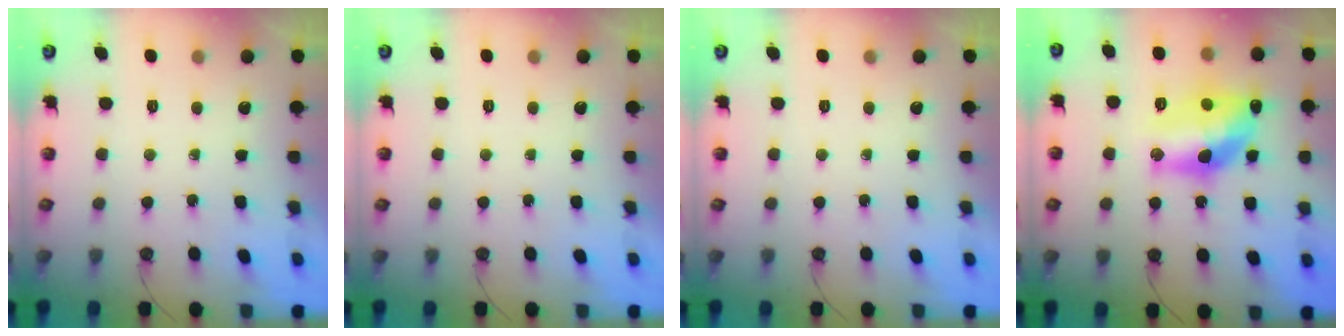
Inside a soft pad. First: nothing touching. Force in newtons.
{"total": 0.0}
{"total": 0.0}
{"total": 14.9, "press": 14.9, "slide": 1.1}